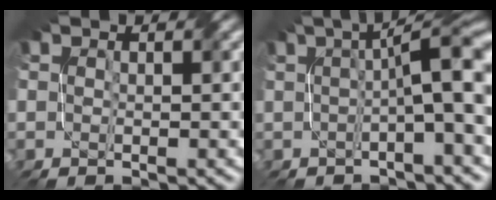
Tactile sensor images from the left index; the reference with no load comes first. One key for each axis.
{"total": 8.4, "fx": 0.5, "fy": 1.9, "fz": 8.2, "tx": -0.093, "ty": 0.026, "tz": 0.003}